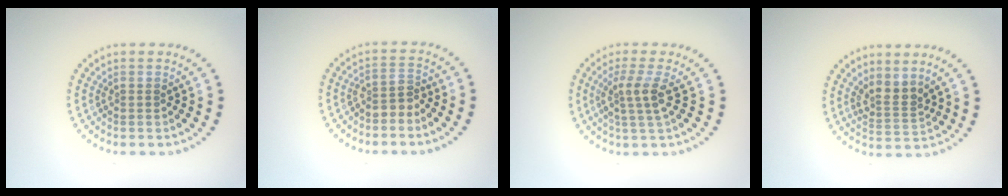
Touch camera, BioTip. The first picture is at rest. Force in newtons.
{"total": 2.0, "press": 1.4, "slide": 1.3}
{"total": 2.7, "press": 2.0, "slide": 1.8}
{"total": 2.5, "press": 1.8, "slide": 1.7}